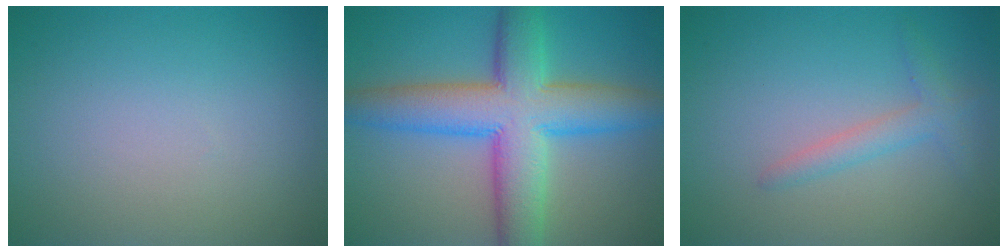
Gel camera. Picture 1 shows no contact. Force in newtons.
{"total": 9.9, "press": 9.9, "slide": 0.3}
{"total": 2.0, "press": 2.0, "slide": 0.1}